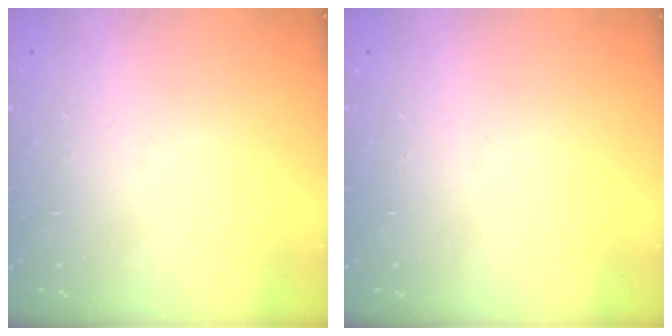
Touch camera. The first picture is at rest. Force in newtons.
{"total": 0.0}